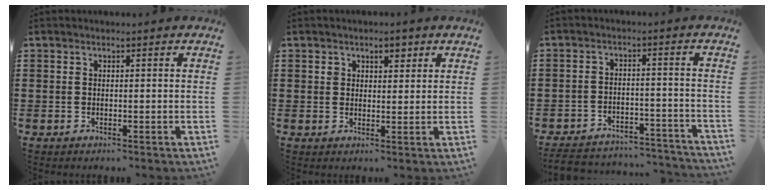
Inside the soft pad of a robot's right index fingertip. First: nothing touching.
{"total": 2.5, "force": [1.4, 1.6, 1.2], "torque": [-0.015, 0.001, 0.021]}
{"total": 4.9, "force": [-4.7, 0.9, 0.8], "torque": [-0.018, 0.006, -0.096]}